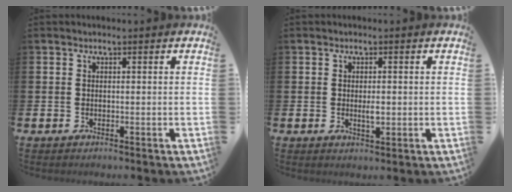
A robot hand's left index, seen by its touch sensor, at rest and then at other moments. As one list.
[{"total": 1.6, "force": [0.0, 0.7, 1.5], "torque": [-0.014, -0.004, -0.005]}]